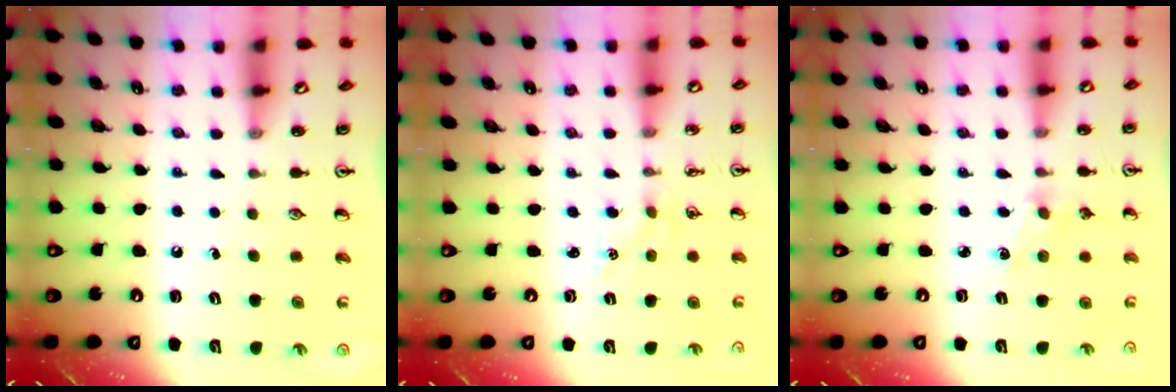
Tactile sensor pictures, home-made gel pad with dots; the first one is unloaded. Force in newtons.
{"total": 1.0, "press": 0.9, "slide": 0.2}
{"total": 2.1, "press": 2.1, "slide": 0.3}